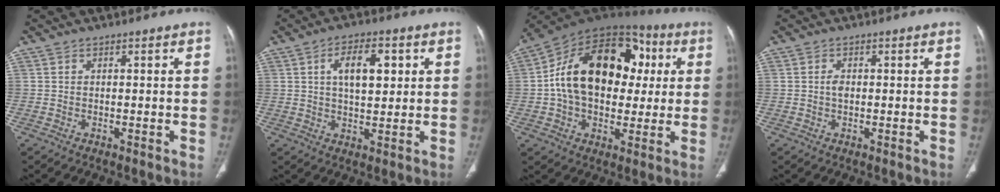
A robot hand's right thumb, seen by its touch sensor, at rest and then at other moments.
{"total": 8.8, "force": [2.6, 4.3, 7.3], "torque": [-0.101, -0.005, 0.044]}
{"total": 24.1, "force": [2.6, 16.2, 17.6], "torque": [-0.268, 0.031, 0.037]}
{"total": 1.6, "force": [0.1, 1.0, 1.2], "torque": [-0.021, 0.001, 0.001]}